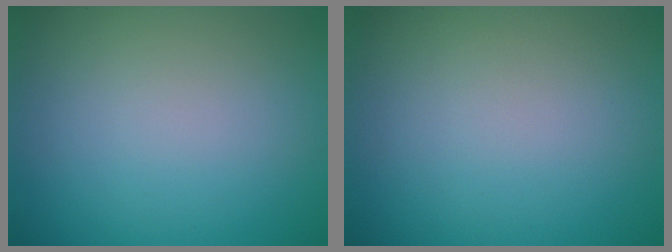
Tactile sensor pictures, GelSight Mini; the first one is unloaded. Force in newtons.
{"total": 0.0}